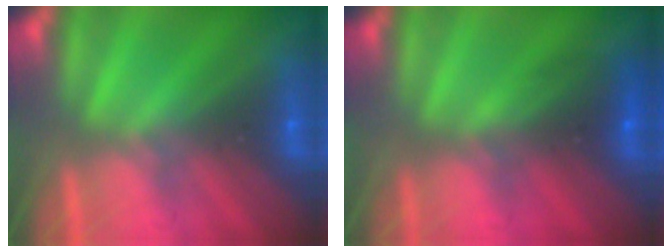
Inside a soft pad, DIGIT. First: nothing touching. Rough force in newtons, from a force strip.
{"total": 2.8}